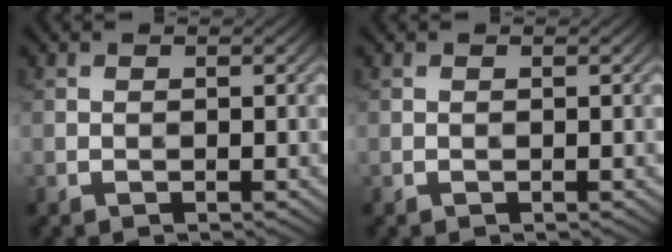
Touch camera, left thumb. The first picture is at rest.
{"total": 0.0}